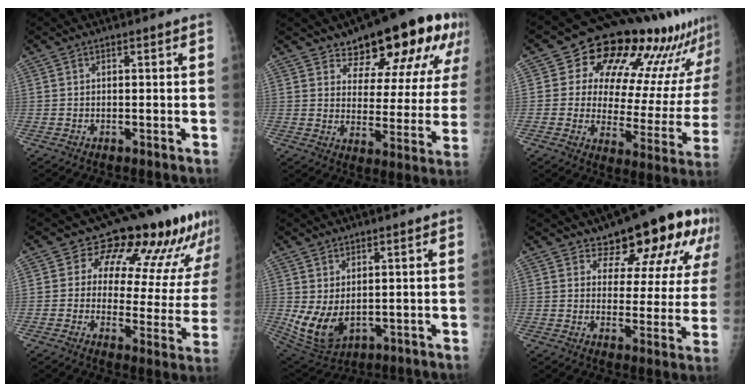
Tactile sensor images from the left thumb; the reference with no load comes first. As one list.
[{"total": 19.8, "force": [13.1, 8.6, 12.1], "torque": [-0.120, -0.059, 0.173]}, {"total": 21.8, "force": [15.7, 9.4, 11.8], "torque": [-0.114, -0.078, 0.202]}, {"total": 17.7, "force": [13.0, 8.2, 8.7], "torque": [-0.048, -0.074, 0.144]}, {"total": 8.7, "force": [0.5, 5.6, 6.7], "torque": [-0.123, -0.019, 0.033]}, {"total": 16.0, "force": [11.1, 7.5, 8.7], "torque": [-0.062, -0.060, 0.133]}]